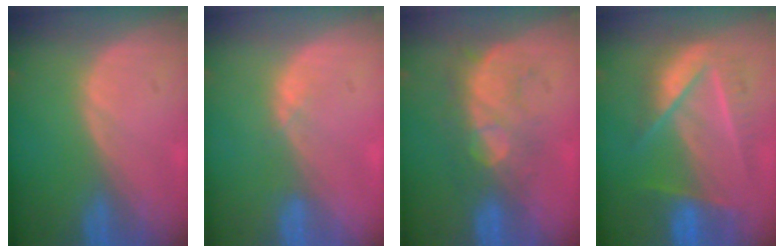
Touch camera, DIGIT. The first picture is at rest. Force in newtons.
{"total": 1.3, "press": 1.1, "slide": 0.8}
{"total": 8.6, "press": 7.6, "slide": 4.0}
{"total": 8.2, "press": 7.8, "slide": 2.5}